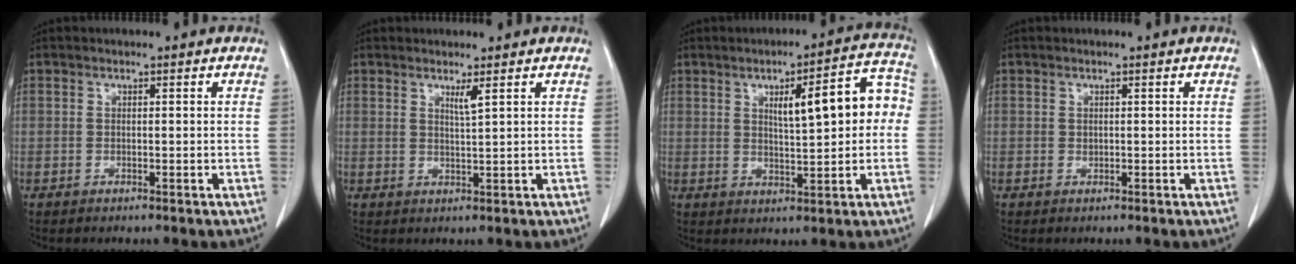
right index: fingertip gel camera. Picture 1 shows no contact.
{"total": 1.8, "force": [1.1, -0.4, 1.3], "torque": [-0.026, -0.012, 0.021]}
{"total": 10.9, "force": [1.7, 2.6, 10.5], "torque": [-0.140, 0.033, 0.024]}
{"total": 0.0}